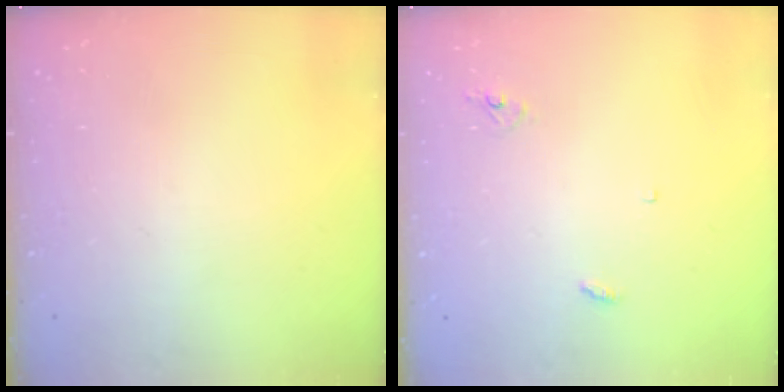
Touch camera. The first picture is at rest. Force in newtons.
{"total": 2.9, "press": 2.9, "slide": 0.2}